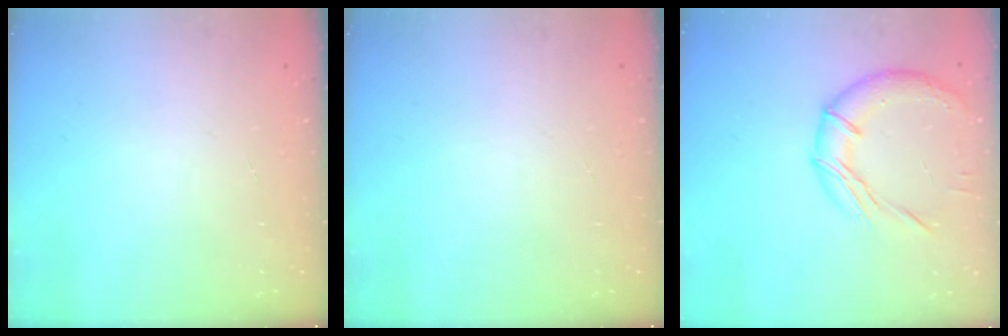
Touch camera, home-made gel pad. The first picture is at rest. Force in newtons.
{"total": 0.0}
{"total": 12.5, "press": 12.4, "slide": 0.7}